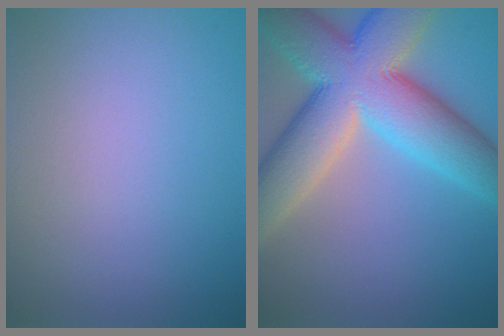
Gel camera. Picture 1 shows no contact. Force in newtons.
{"total": 13.2, "press": 13.2, "slide": 0.8}